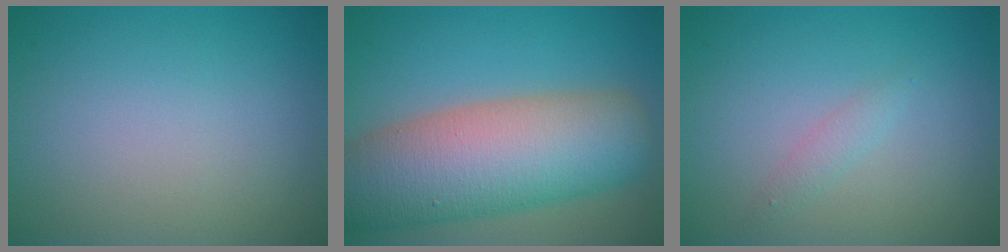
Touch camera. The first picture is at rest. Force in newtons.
{"total": 12.3, "press": 12.3, "slide": 0.8}
{"total": 1.0, "press": 1.0, "slide": 0.0}